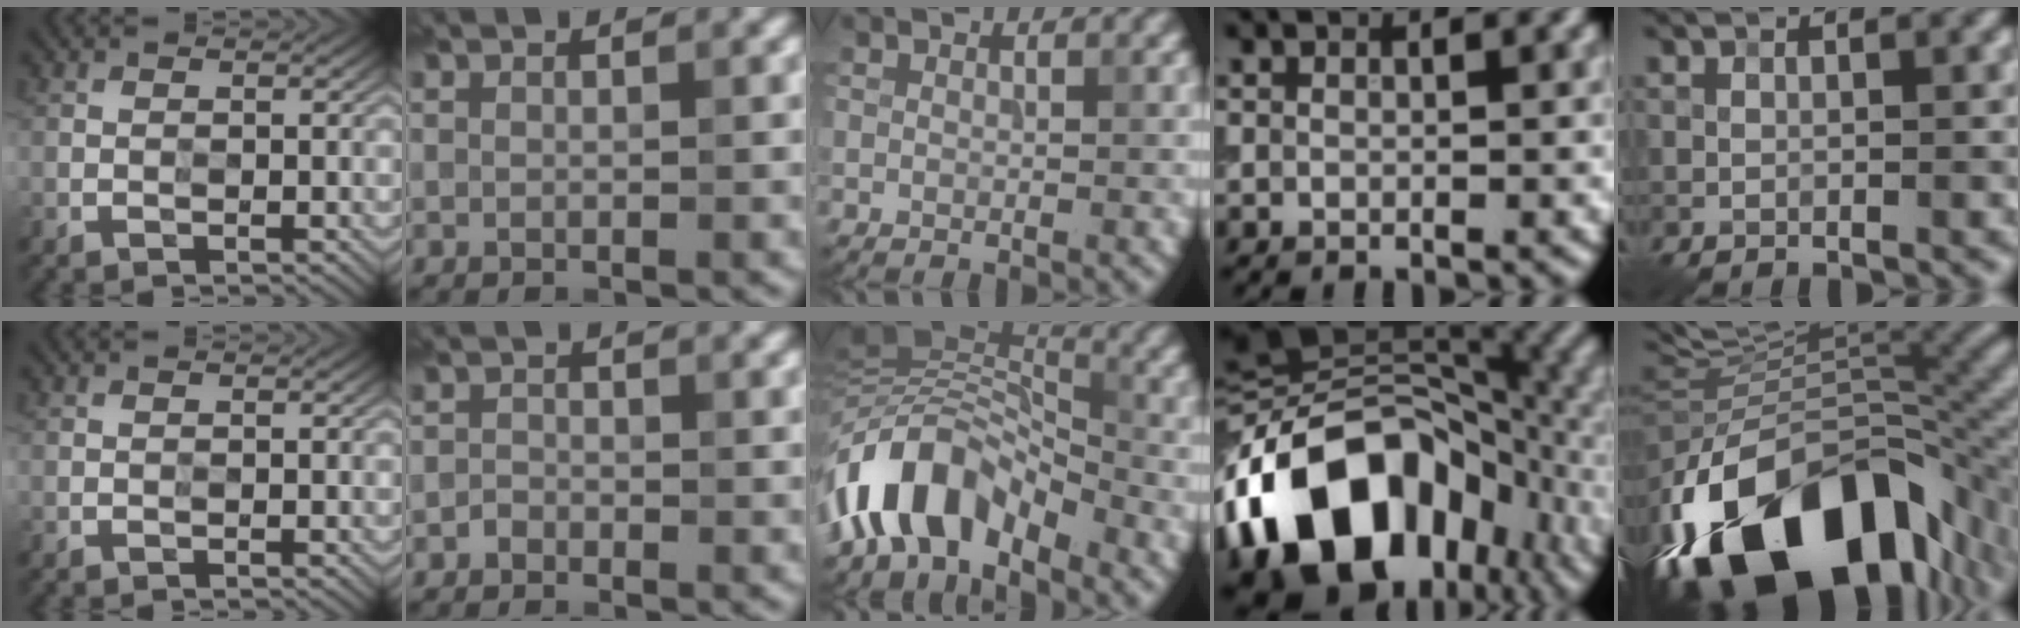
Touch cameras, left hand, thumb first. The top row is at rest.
{"index": {"total": 0.8, "force": [-0.6, 0.5, 0.1], "torque": [0.002, 0.002, -0.012]}, "middle": {"total": 8.8, "force": [-5.0, 4.5, 5.7], "torque": [-0.091, 0.015, -0.105]}, "ring": {"total": 18.2, "force": [-6.2, 12.3, 11.9], "torque": [-0.208, 0.003, -0.113]}, "little": {"total": 17.8, "force": [-10.2, 8.1, 12.1], "torque": [-0.226, -0.008, -0.165]}}